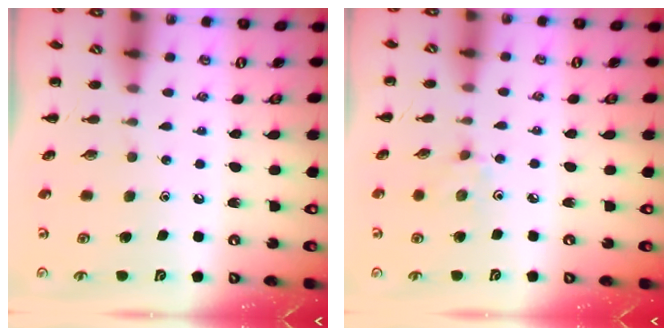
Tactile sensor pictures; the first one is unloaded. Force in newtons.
{"total": 2.0, "press": 1.9, "slide": 0.7}